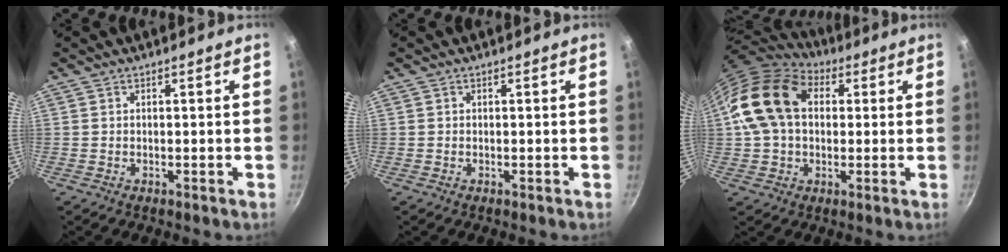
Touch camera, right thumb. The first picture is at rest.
{"total": 0.0}
{"total": 17.2, "force": [3.0, 12.4, 11.5], "torque": [-0.191, 0.027, 0.039]}